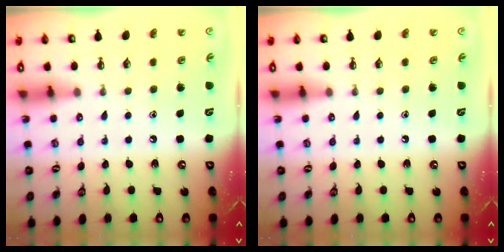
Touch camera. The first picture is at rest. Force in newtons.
{"total": 0.0}